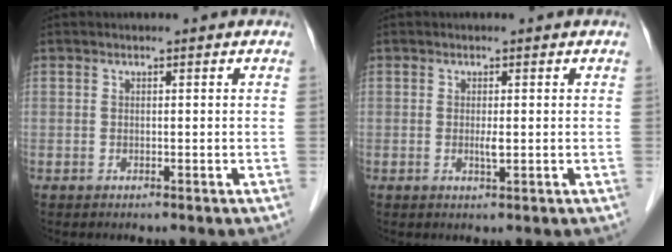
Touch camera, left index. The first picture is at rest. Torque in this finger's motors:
{"motor_torque": [0.21, 0.27, 0.04, 0.01]}